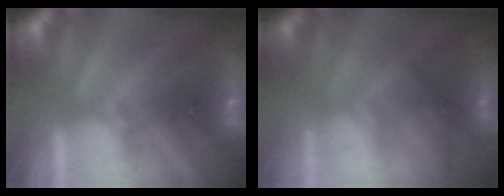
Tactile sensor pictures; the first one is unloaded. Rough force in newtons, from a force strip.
{"total": 1.9}